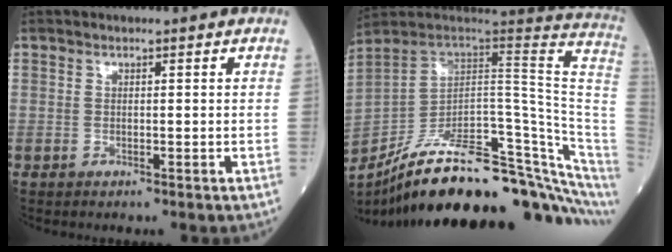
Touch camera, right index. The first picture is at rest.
{"total": 26.7, "force": [-18.0, 5.0, 19.1], "torque": [-0.179, 0.021, -0.271]}